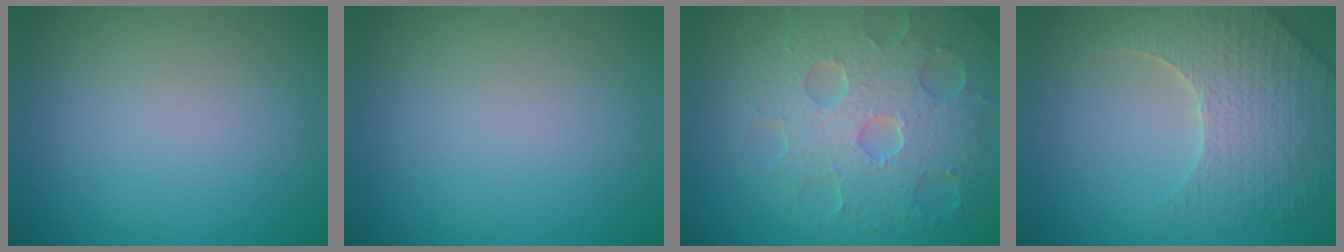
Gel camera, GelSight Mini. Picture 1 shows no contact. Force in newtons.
{"total": 0.0}
{"total": 7.5, "press": 5.8, "slide": 4.8}
{"total": 4.3, "press": 4.2, "slide": 1.2}